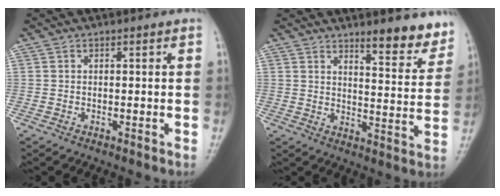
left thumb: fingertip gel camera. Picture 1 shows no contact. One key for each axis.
{"total": 9.1, "fx": 6.8, "fy": 2.4, "fz": 5.5, "tx": -0.043, "ty": -0.050, "tz": 0.097}